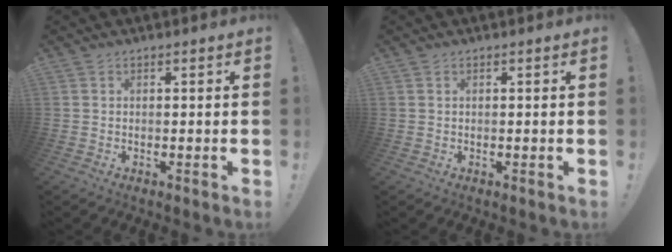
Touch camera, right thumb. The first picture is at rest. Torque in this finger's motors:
{"motor_torque": [0.39, -0.15, -0.36, 0.26, -0.06]}